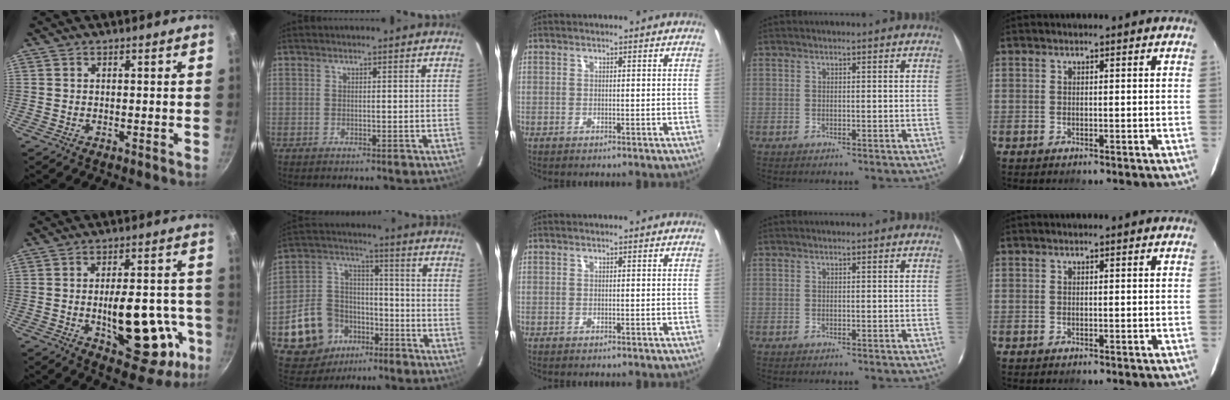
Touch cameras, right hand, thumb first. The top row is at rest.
{"thumb": {"total": 20.0, "force": [-5.1, 9.6, 16.8], "torque": [-0.182, 0.017, -0.059]}, "index": {"total": 14.7, "force": [-7.7, 11.5, 4.8], "torque": [-0.127, 0.045, -0.112]}}